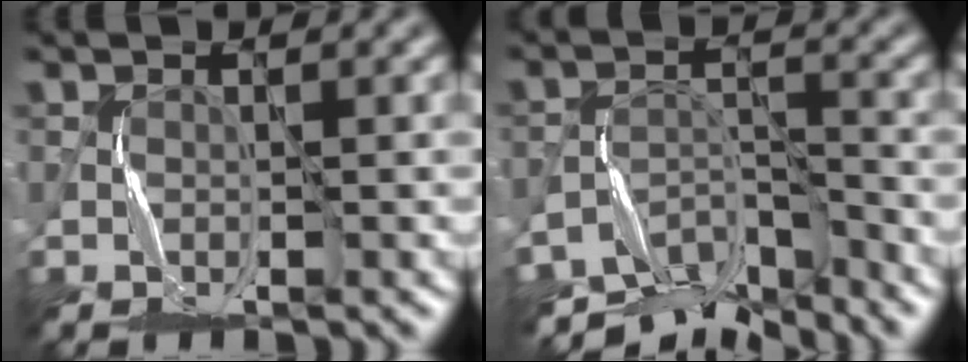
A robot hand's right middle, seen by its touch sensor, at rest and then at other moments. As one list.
[{"total": 7.9, "force": [-6.9, 2.5, 3.0], "torque": [-0.048, -0.012, -0.123]}]